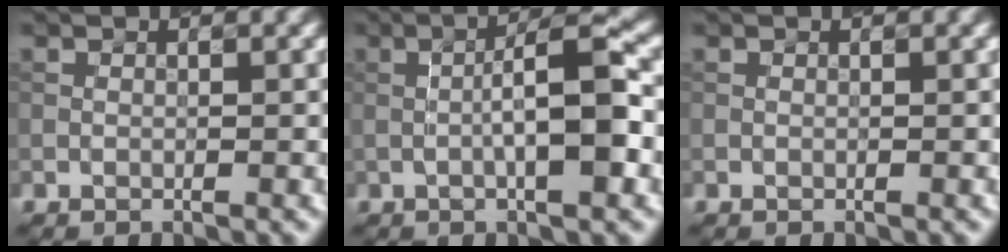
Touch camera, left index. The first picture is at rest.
{"total": 6.8, "force": [-0.3, 1.4, 6.6], "torque": [-0.101, 0.012, -0.008]}
{"total": 0.0}